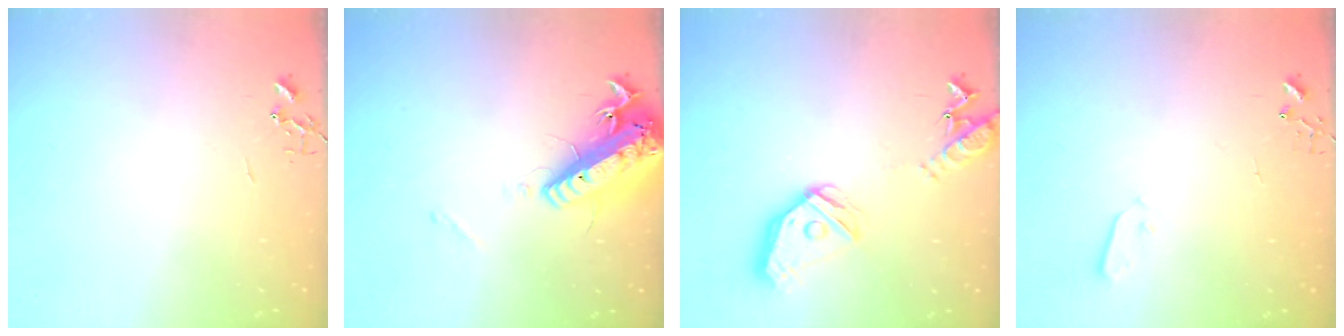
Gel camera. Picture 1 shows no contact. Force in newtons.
{"total": 18.1, "press": 17.7, "slide": 3.9}
{"total": 17.4, "press": 17.3, "slide": 2.0}
{"total": 2.5, "press": 2.5, "slide": 0.4}